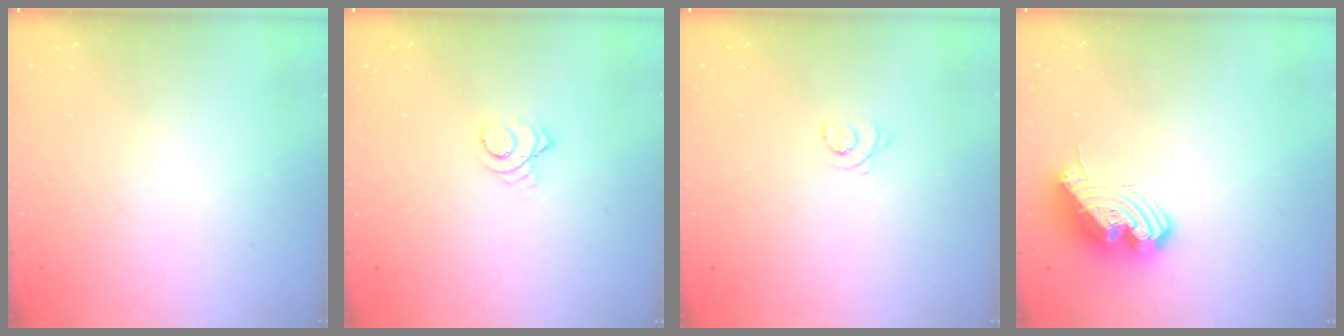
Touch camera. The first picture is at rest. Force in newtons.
{"total": 3.3, "press": 3.3, "slide": 0.4}
{"total": 2.9, "press": 2.9, "slide": 0.3}
{"total": 14.2, "press": 14.2, "slide": 0.3}